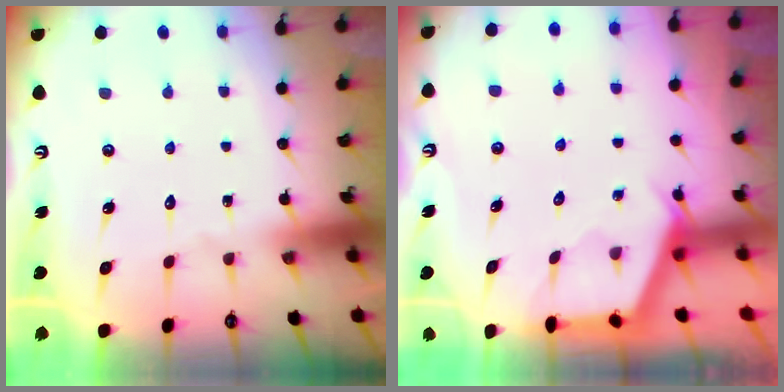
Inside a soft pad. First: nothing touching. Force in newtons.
{"total": 2.8, "press": 2.7, "slide": 0.4}